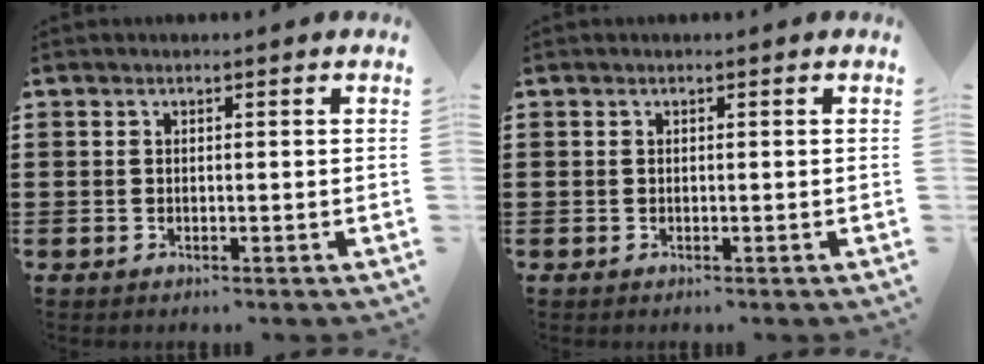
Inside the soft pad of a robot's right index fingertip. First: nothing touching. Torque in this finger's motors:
{"motor_torque": [0.00, 0.00, 0.00, 0.00]}